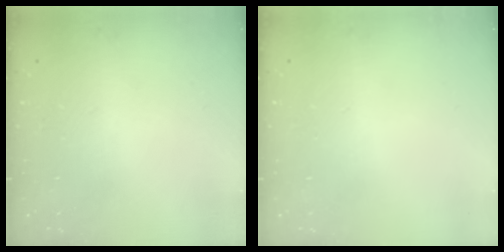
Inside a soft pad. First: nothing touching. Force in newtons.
{"total": 0.0}